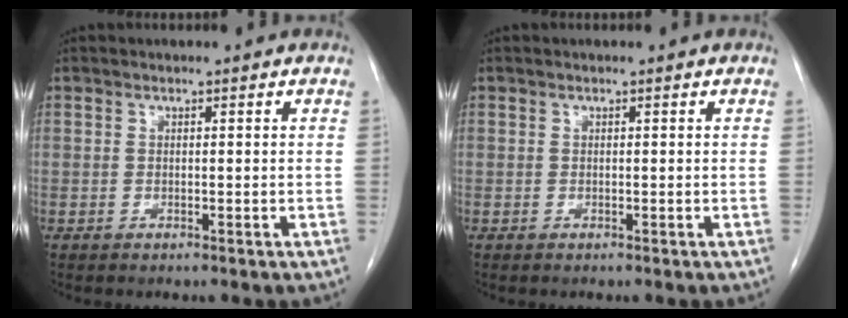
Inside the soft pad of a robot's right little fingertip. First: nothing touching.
{"total": 0.0}